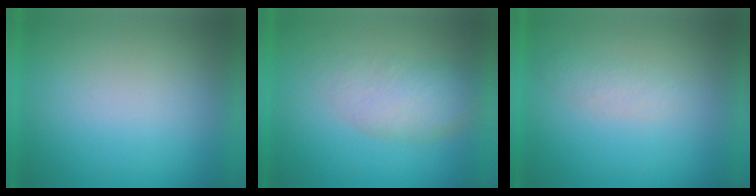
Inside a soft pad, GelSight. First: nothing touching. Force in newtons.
{"total": 4.3}
{"total": 1.8}